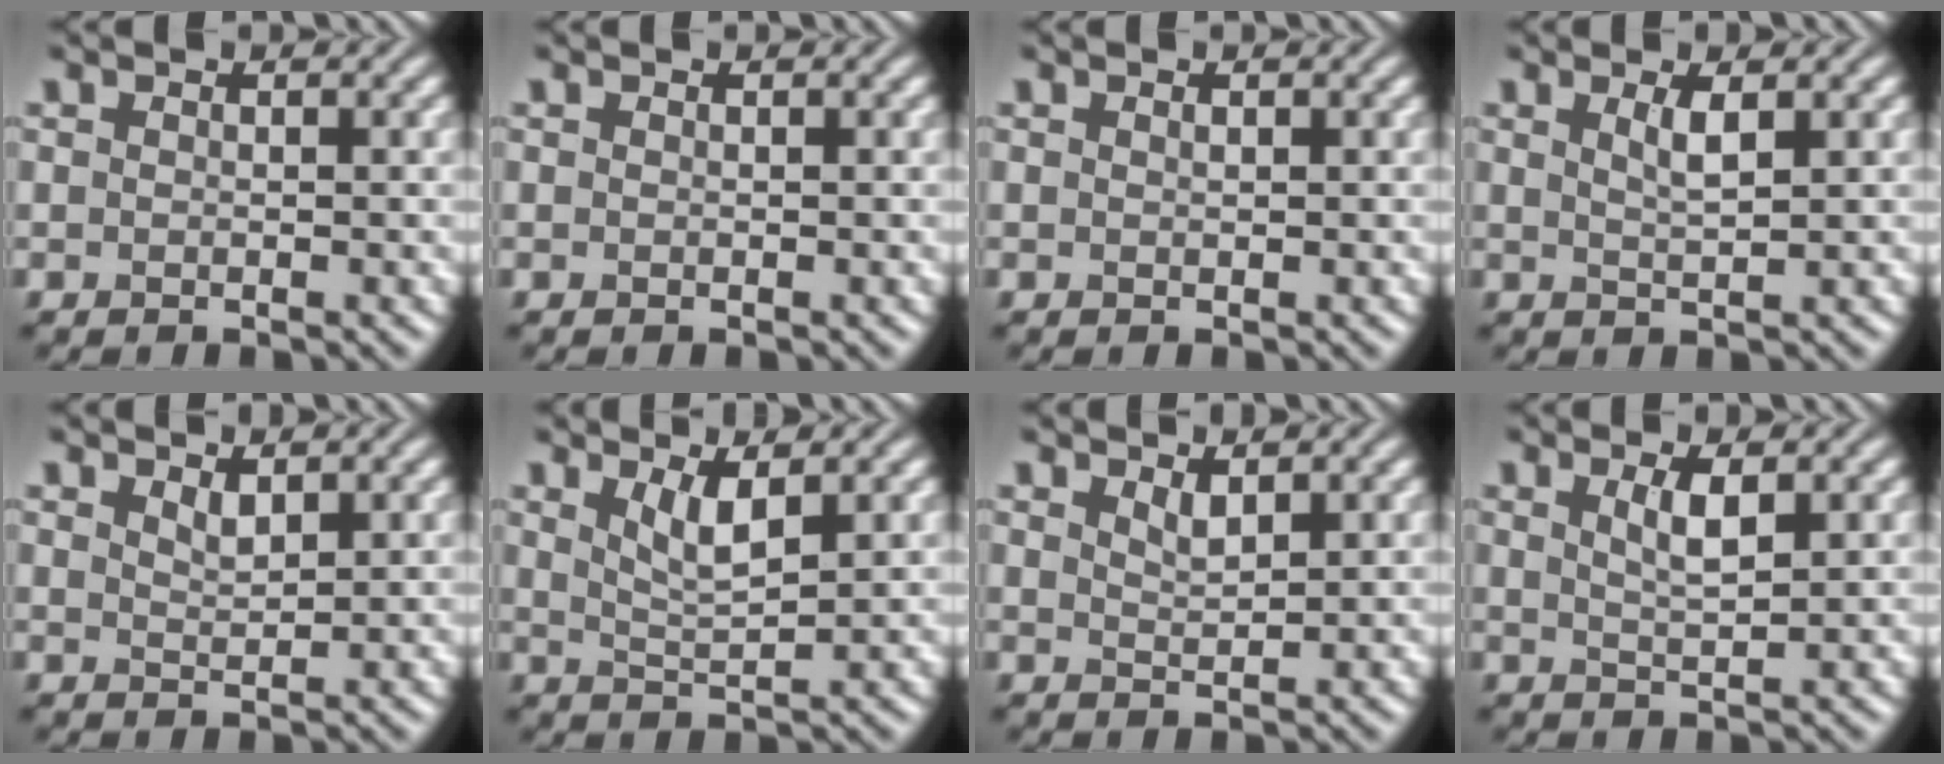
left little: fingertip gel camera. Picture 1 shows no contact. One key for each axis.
{"total": 0.0}
{"total": 0.0}
{"total": 1.8, "fx": 0.8, "fy": 0.4, "fz": 1.5, "tx": -0.025, "ty": 0.000, "tz": 0.012}
{"total": 1.2, "fx": 1.0, "fy": 0.3, "fz": 0.6, "tx": -0.014, "ty": -0.001, "tz": 0.021}
{"total": 2.5, "fx": 1.4, "fy": 0.6, "fz": 2.0, "tx": -0.037, "ty": -0.008, "tz": 0.030}
{"total": 1.4, "fx": 1.1, "fy": 0.3, "fz": 0.7, "tx": -0.015, "ty": -0.002, "tz": 0.022}
{"total": 2.2, "fx": 1.0, "fy": 0.5, "fz": 1.9, "tx": -0.034, "ty": -0.001, "tz": 0.018}